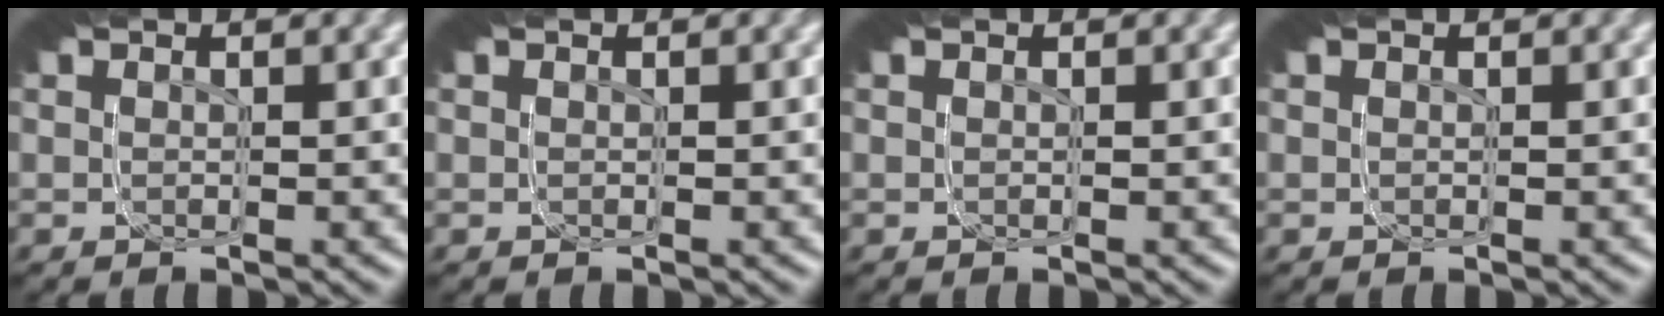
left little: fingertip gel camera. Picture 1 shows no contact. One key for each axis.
{"total": 0.0}
{"total": 0.0}
{"total": 0.0}